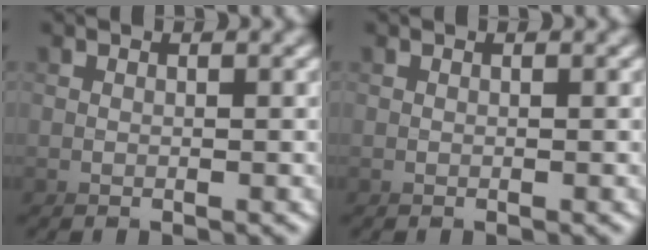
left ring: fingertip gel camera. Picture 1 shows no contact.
{"total": 0.0}